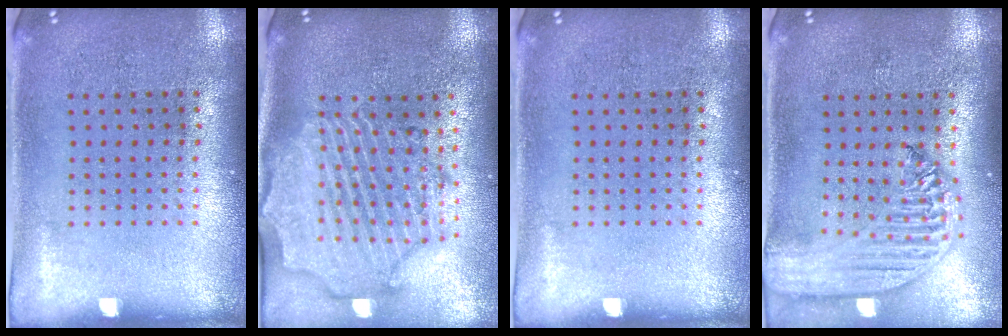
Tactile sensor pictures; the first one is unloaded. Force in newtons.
{"total": 2.9, "press": 2.6, "slide": 1.3}
{"total": 0.0}
{"total": 2.6, "press": 2.1, "slide": 1.4}